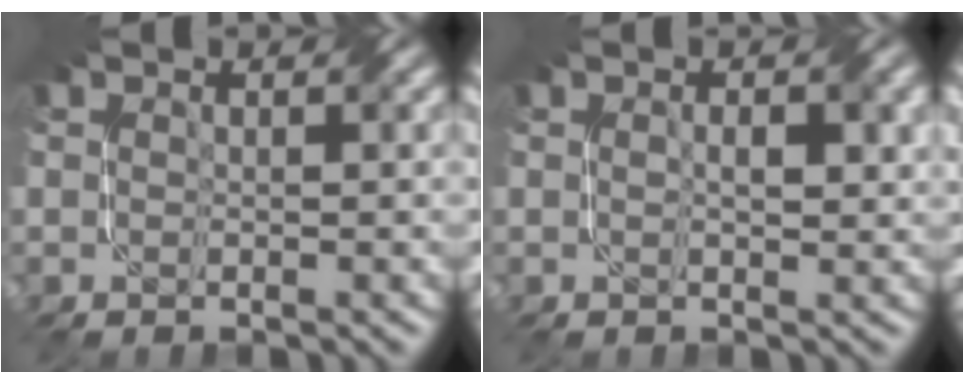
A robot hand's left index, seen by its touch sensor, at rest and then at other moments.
{"total": 2.0, "force": [0.3, 0.7, 1.8], "torque": [-0.031, 0.001, 0.007]}